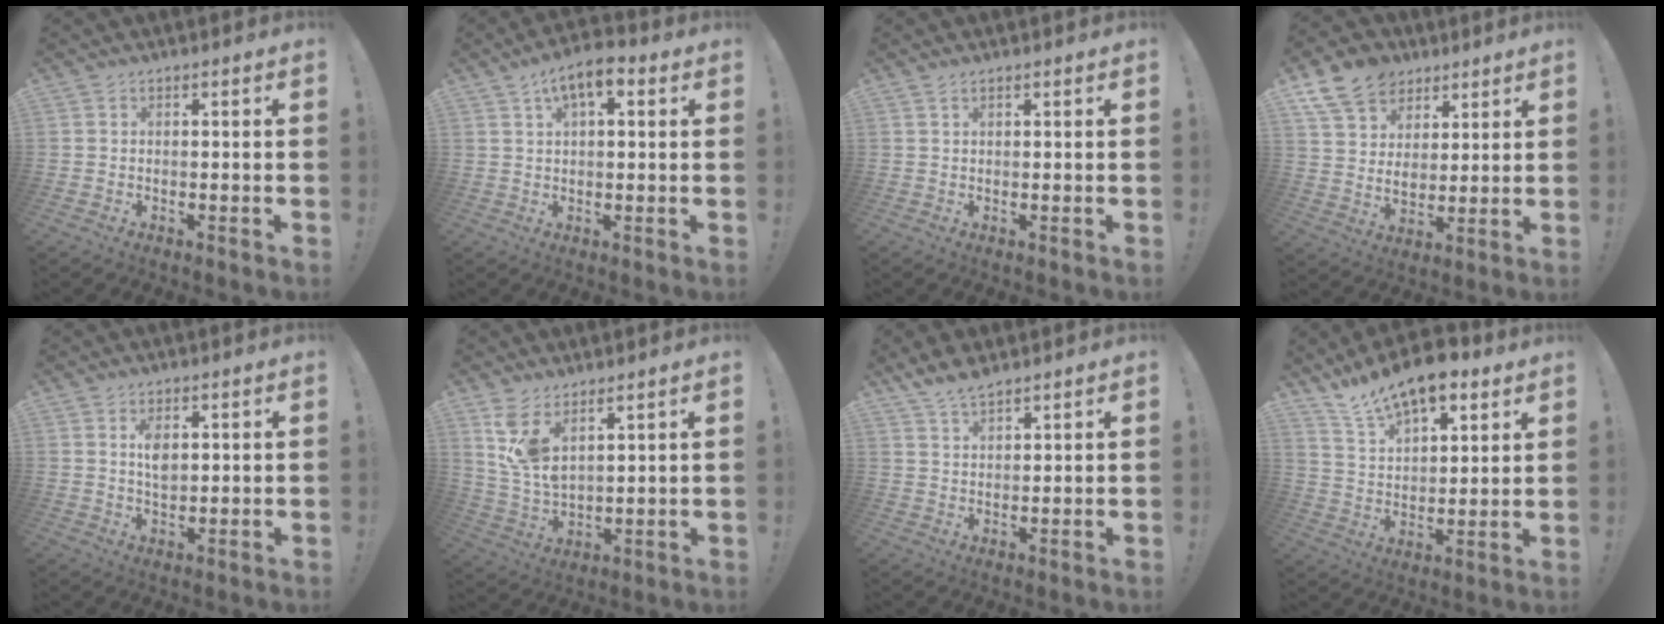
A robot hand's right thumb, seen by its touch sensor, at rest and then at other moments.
{"total": 7.9, "force": [3.3, 3.5, 6.3], "torque": [-0.101, 0.000, 0.060]}
{"total": 1.0, "force": [0.6, 0.3, 0.7], "torque": [-0.023, 0.005, 0.012]}
{"total": 13.3, "force": [7.8, 9.8, 4.6], "torque": [-0.083, -0.048, 0.154]}
{"total": 5.0, "force": [1.5, 3.0, 3.8], "torque": [-0.050, -0.007, 0.021]}
{"total": 9.2, "force": [6.4, 3.6, 5.4], "torque": [-0.110, -0.039, 0.122]}
{"total": 6.0, "force": [5.0, 1.9, 2.6], "torque": [-0.044, -0.024, 0.094]}
{"total": 14.5, "force": [11.1, 6.4, 6.8], "torque": [-0.132, -0.068, 0.203]}